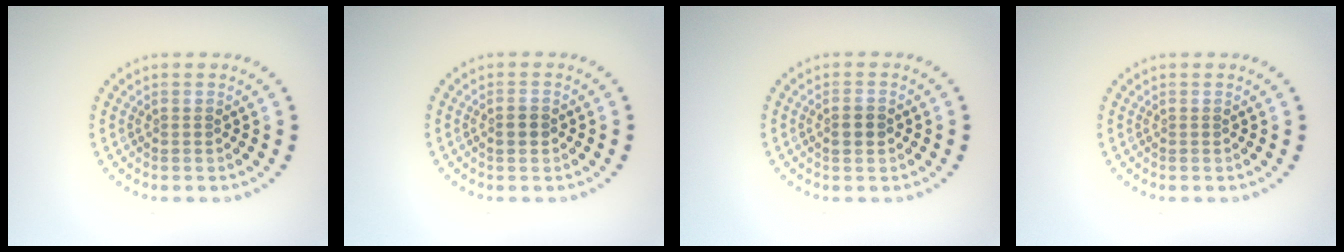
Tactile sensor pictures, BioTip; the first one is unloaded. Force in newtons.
{"total": 1.3, "press": 1.3, "slide": 0.1}
{"total": 1.6, "press": 1.6, "slide": 0.2}
{"total": 0.0}